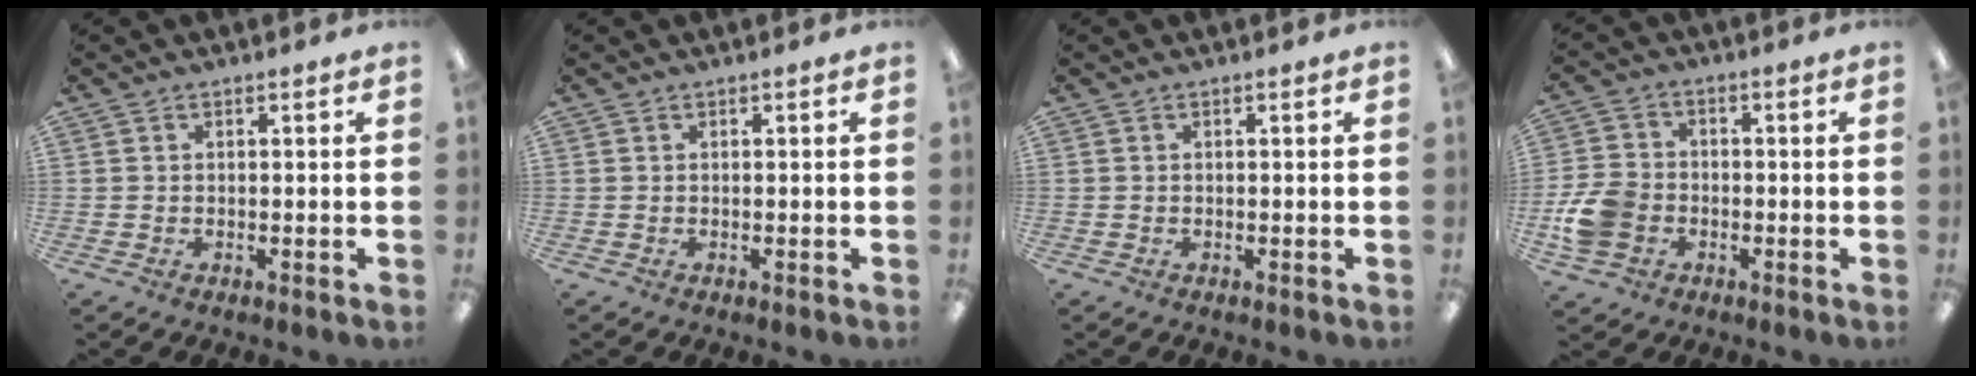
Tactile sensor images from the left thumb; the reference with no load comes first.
{"total": 0.0}
{"total": 0.0}
{"total": 9.2, "force": [-2.5, 7.3, 5.0], "torque": [-0.098, 0.022, -0.044]}